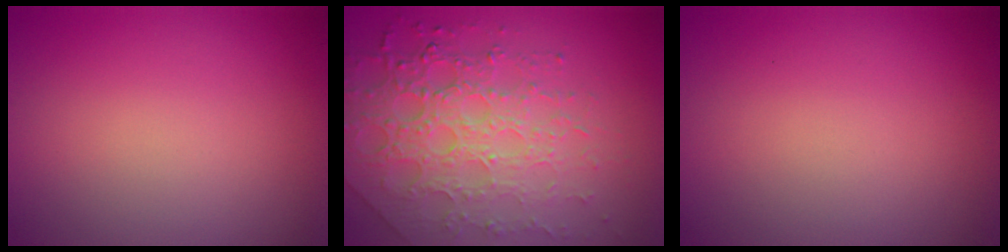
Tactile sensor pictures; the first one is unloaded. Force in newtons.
{"total": 8.1, "press": 5.6, "slide": 5.9}
{"total": 0.0}